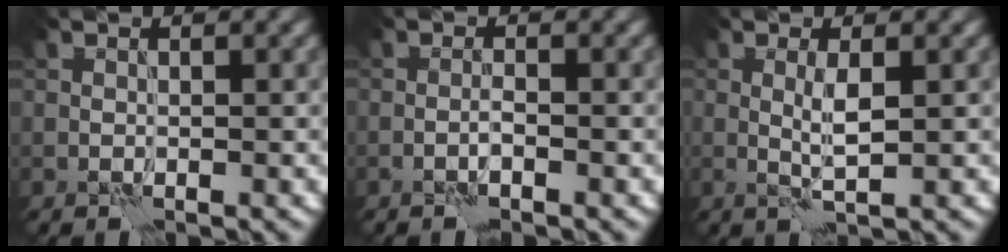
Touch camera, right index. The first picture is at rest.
{"total": 0.8, "force": [-0.4, -0.1, 0.6], "torque": [-0.011, 0.004, -0.010]}
{"total": 1.9, "force": [0.5, 0.1, 1.8], "torque": [-0.039, 0.000, 0.008]}